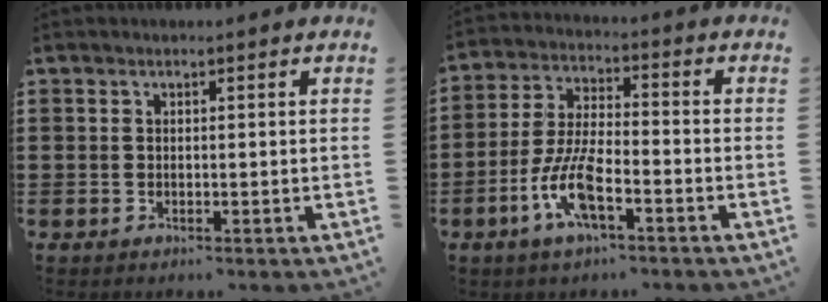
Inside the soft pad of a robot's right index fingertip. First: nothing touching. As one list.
[{"total": 8.7, "force": [-3.9, 2.7, 7.3], "torque": [-0.165, -0.007, -0.076]}]